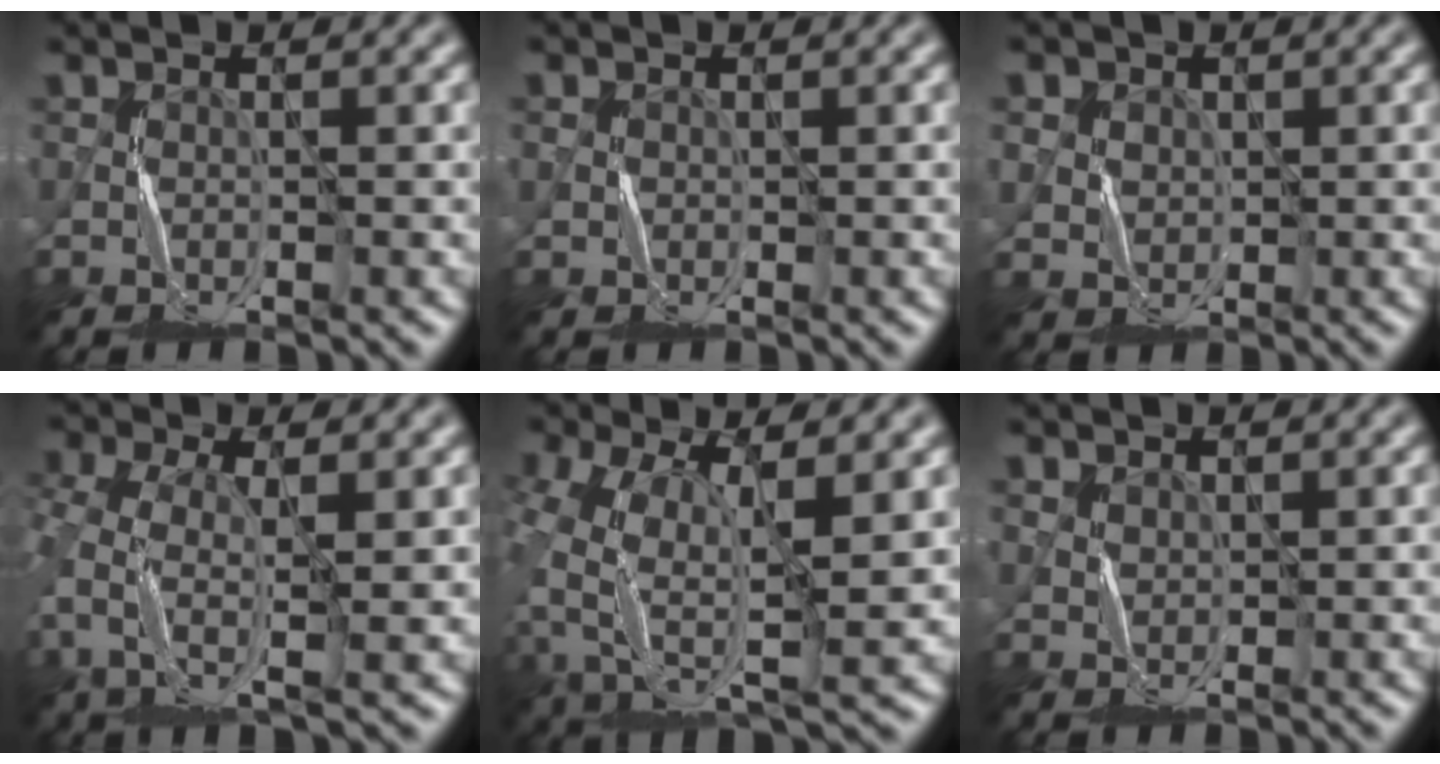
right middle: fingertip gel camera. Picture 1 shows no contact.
{"total": 0.7, "force": [0.0, 0.7, 0.0], "torque": [-0.002, -0.004, 0.004]}
{"total": 2.5, "force": [0.9, 2.2, 0.6], "torque": [-0.033, -0.001, 0.031]}
{"total": 5.3, "force": [-1.0, 2.7, 4.5], "torque": [-0.116, 0.000, -0.026]}
{"total": 9.5, "force": [-1.6, 4.9, 8.0], "torque": [-0.177, -0.017, -0.030]}
{"total": 1.0, "force": [0.5, 0.8, 0.2], "torque": [-0.006, -0.004, 0.015]}